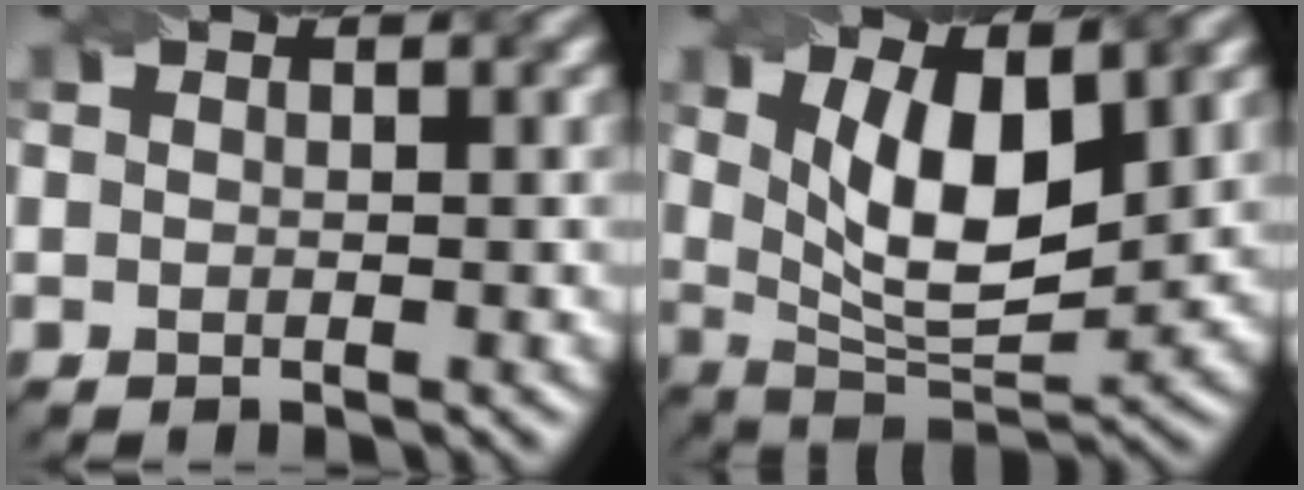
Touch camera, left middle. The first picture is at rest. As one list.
[{"total": 8.0, "force": [2.6, 3.3, 6.8], "torque": [-0.126, -0.008, 0.047]}]